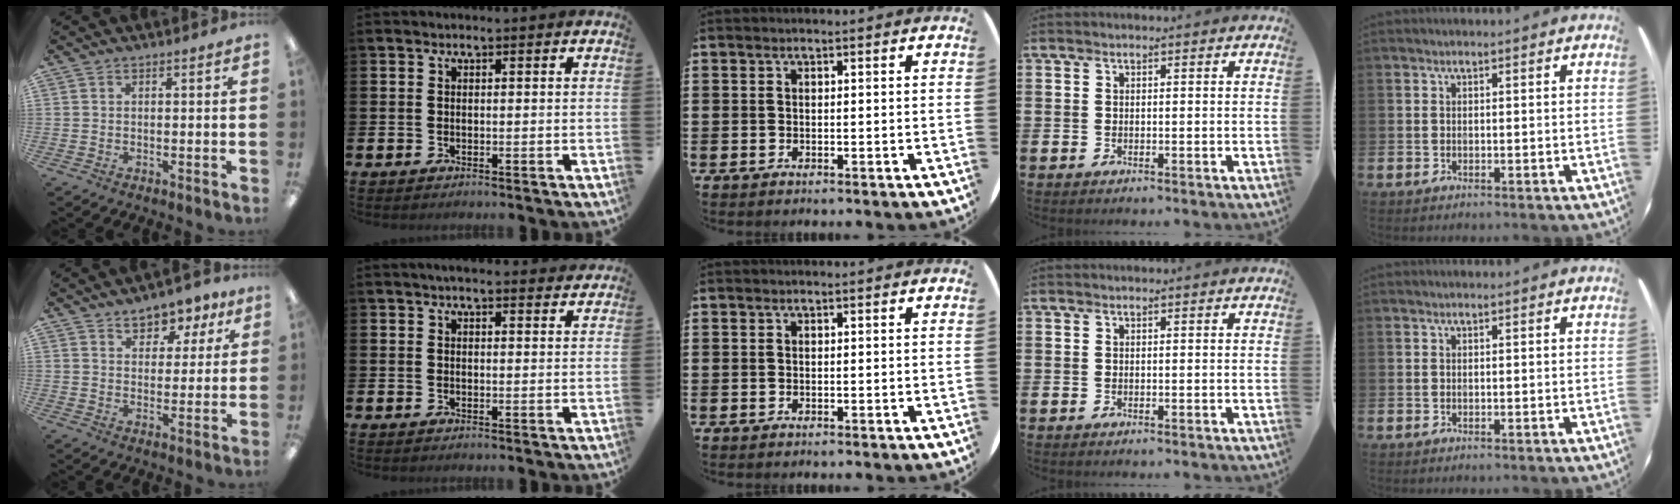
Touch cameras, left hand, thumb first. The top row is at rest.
{"thumb": {"total": 7.1, "force": [5.2, 4.1, 2.5], "torque": [-0.031, -0.027, 0.090]}, "index": {"total": 2.6, "force": [2.4, 0.4, 0.7], "torque": [-0.007, -0.010, 0.042]}}